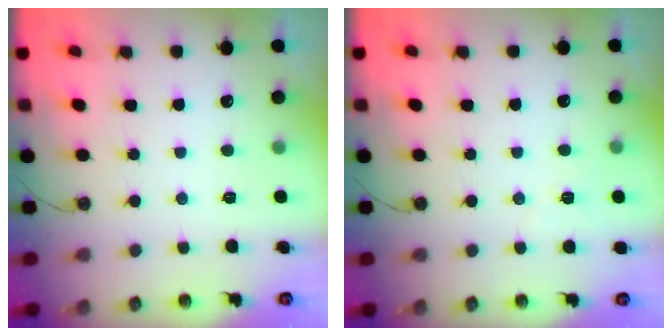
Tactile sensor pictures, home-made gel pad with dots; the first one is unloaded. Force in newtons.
{"total": 2.9, "press": 2.7, "slide": 0.9}